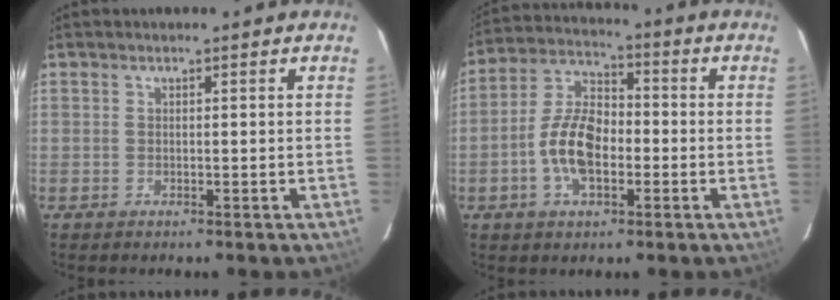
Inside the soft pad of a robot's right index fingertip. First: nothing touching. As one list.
[{"total": 10.8, "force": [-2.9, 5.8, 8.6], "torque": [-0.179, 0.015, -0.054]}]